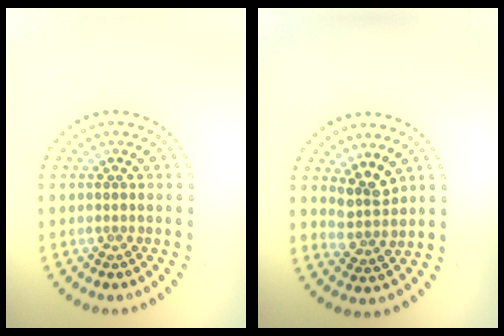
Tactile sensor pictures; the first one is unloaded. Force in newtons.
{"total": 2.5, "press": 1.9, "slide": 1.6}